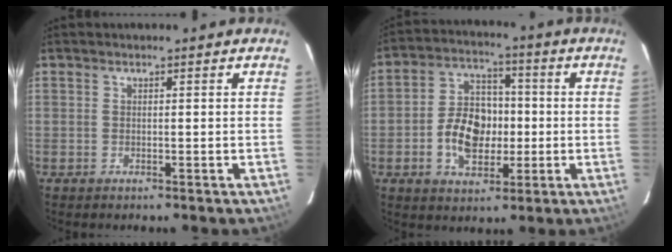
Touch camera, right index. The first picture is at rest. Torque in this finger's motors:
{"motor_torque": [0.47, -0.10, 0.28, 0.05]}